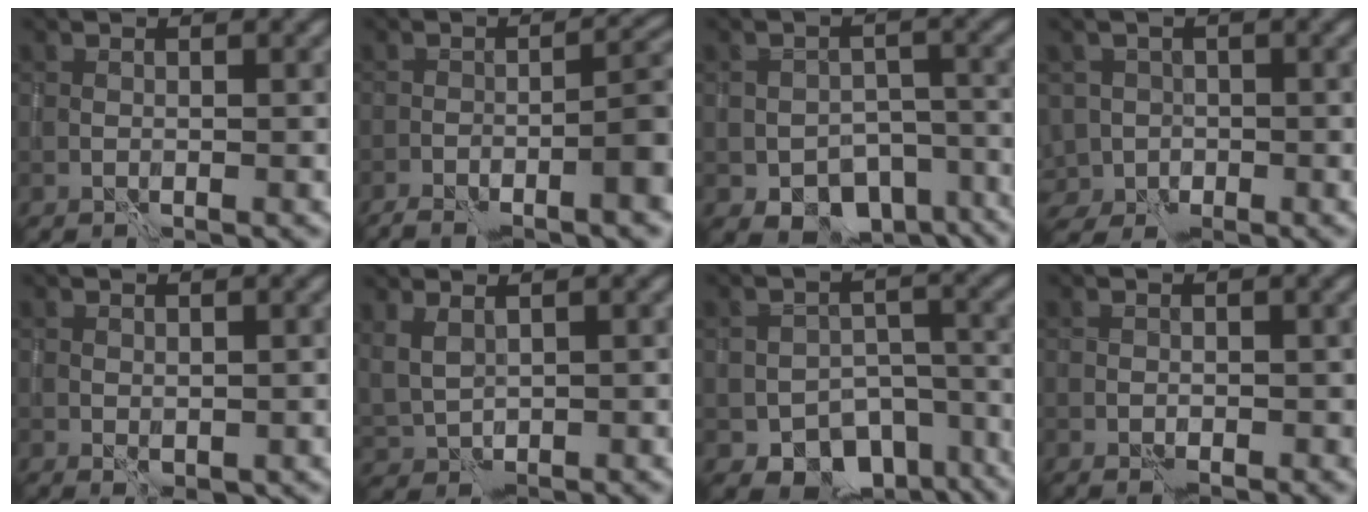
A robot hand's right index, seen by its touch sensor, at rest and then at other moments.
{"total": 8.6, "force": [-5.3, 1.9, 6.4], "torque": [-0.082, 0.008, -0.085]}
{"total": 8.6, "force": [-5.8, 5.3, 3.4], "torque": [-0.025, -0.014, -0.069]}
{"total": 4.6, "force": [-2.6, 3.7, 0.8], "torque": [0.003, -0.012, -0.043]}
{"total": 1.4, "force": [-0.2, 1.1, 0.9], "torque": [-0.014, -0.008, 0.003]}
{"total": 2.1, "force": [1.5, 0.8, 1.2], "torque": [-0.027, -0.001, 0.041]}
{"total": 9.3, "force": [-6.5, 5.9, 3.2], "torque": [-0.014, -0.008, -0.078]}
{"total": 0.9, "force": [-0.4, 0.6, 0.6], "torque": [-0.005, 0.001, -0.006]}